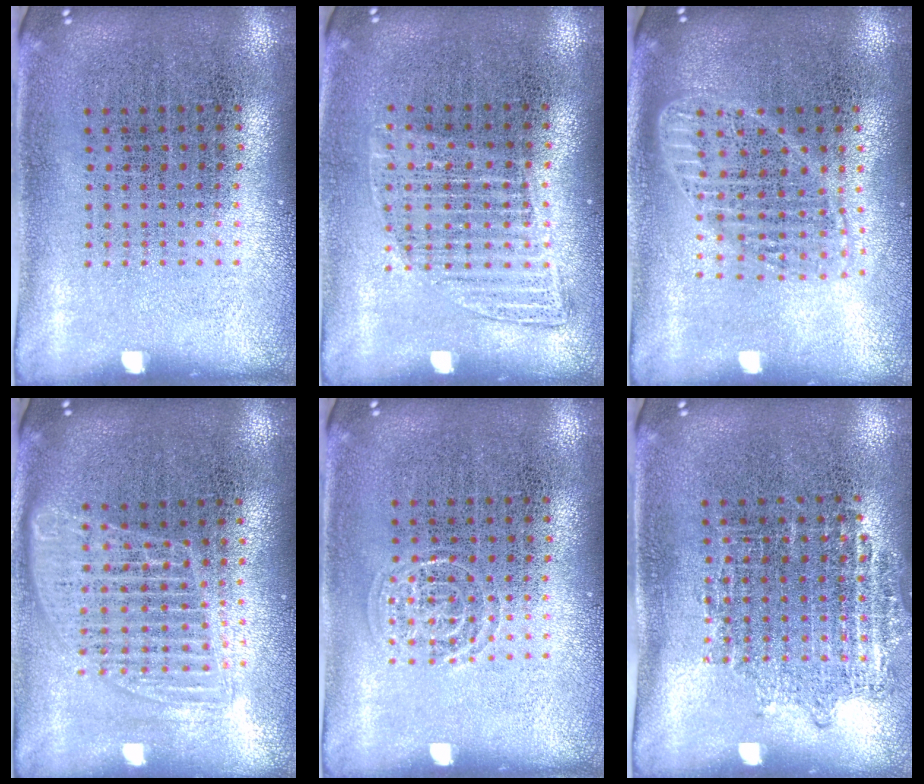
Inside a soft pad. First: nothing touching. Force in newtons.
{"total": 1.1, "press": 1.0, "slide": 0.5}
{"total": 1.8, "press": 1.6, "slide": 0.9}
{"total": 1.6, "press": 1.4, "slide": 0.8}
{"total": 1.3, "press": 1.3, "slide": 0.2}
{"total": 0.9, "press": 0.8, "slide": 0.3}